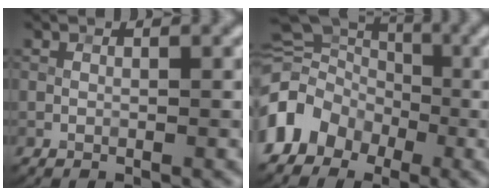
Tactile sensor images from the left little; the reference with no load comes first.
{"total": 6.8, "force": [-3.1, 5.2, 2.9], "torque": [-0.039, 0.017, -0.073]}